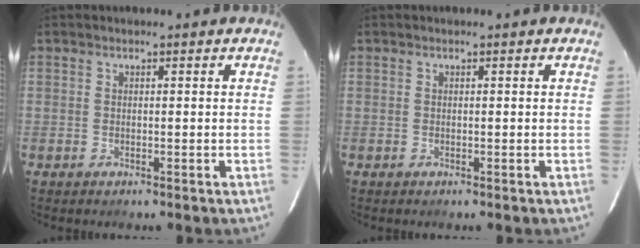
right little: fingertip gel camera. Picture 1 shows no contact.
{"total": 0.0}